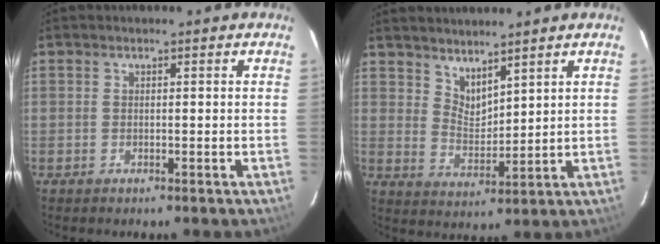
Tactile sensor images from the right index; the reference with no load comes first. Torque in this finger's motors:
{"motor_torque": [-0.08, 0.08, 0.08, 0.00]}